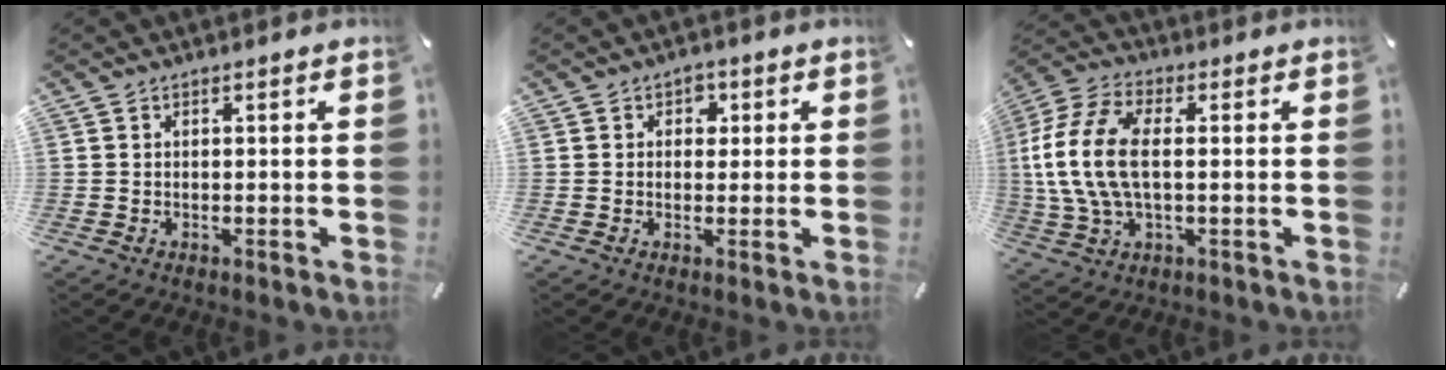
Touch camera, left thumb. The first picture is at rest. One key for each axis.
{"total": 2.6, "fx": 0.3, "fy": 2.3, "fz": 1.2, "tx": -0.002, "ty": -0.001, "tz": -0.003}
{"total": 14.5, "fx": 0.5, "fy": 7.8, "fz": 12.2, "tx": -0.268, "ty": -0.006, "tz": 0.009}